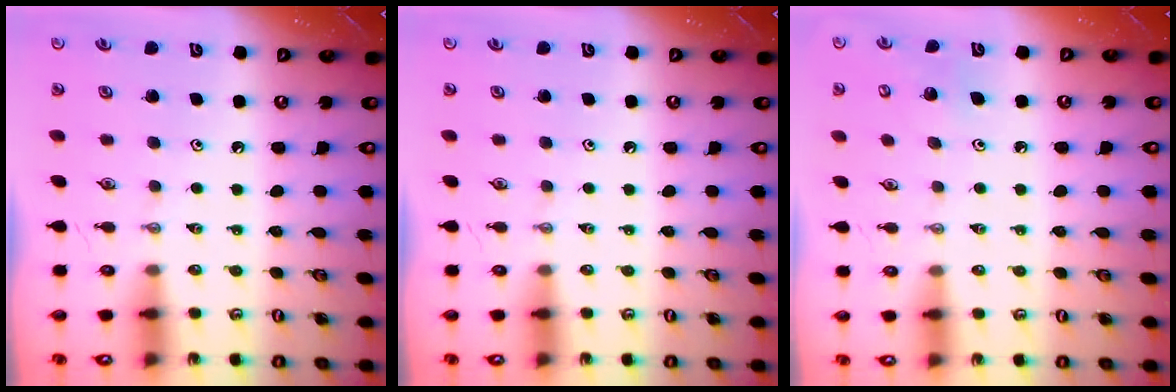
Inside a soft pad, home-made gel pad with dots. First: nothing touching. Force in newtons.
{"total": 0.0}
{"total": 5.7, "press": 5.7, "slide": 0.4}